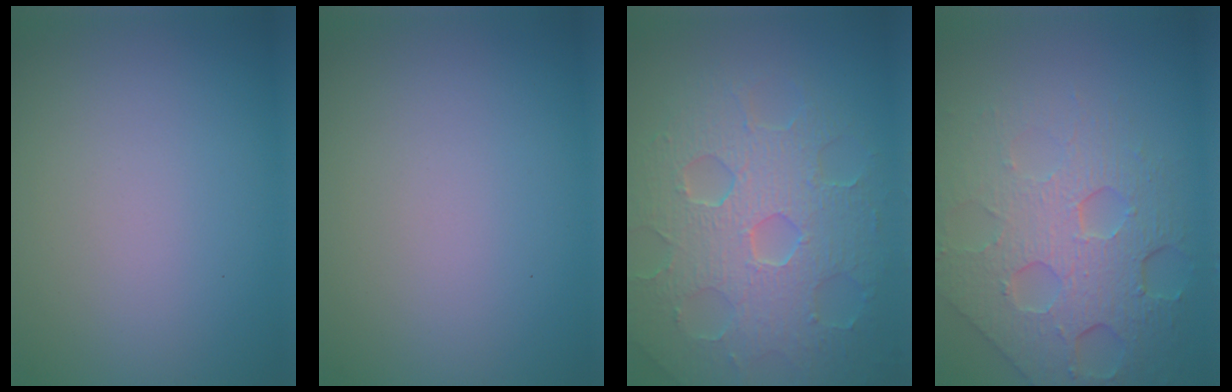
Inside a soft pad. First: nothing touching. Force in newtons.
{"total": 0.0}
{"total": 8.5, "press": 6.1, "slide": 6.0}
{"total": 7.9, "press": 5.4, "slide": 5.8}